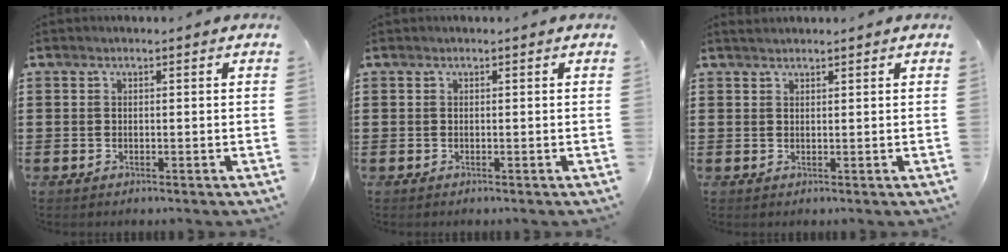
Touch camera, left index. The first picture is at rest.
{"total": 0.0}
{"total": 1.0, "force": [0.9, 0.1, 0.2], "torque": [-0.006, 0.001, 0.019]}